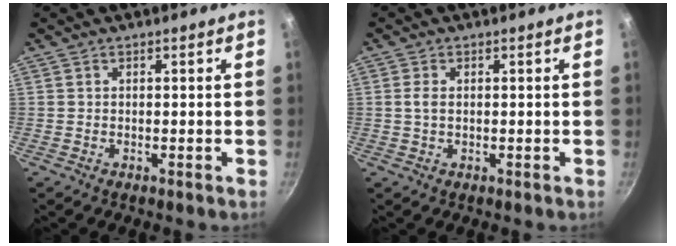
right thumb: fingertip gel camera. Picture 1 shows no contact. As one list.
[{"total": 2.0, "force": [0.2, 1.2, 1.6], "torque": [-0.031, 0.001, 0.003]}]